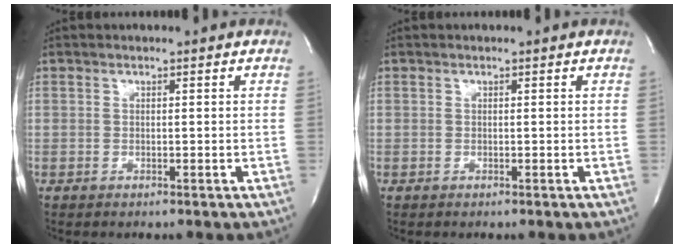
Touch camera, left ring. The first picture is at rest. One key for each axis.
{"total": 0.0}